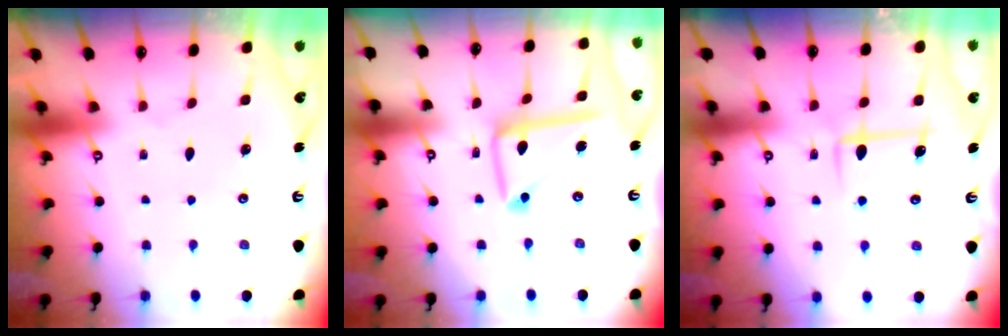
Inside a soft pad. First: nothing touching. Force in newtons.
{"total": 13.7, "press": 13.7, "slide": 1.4}
{"total": 6.5, "press": 6.5, "slide": 0.3}